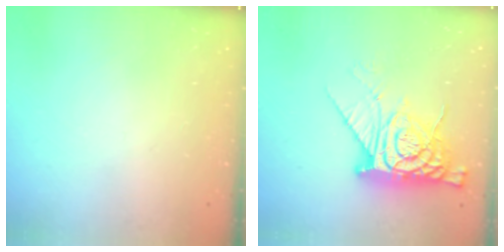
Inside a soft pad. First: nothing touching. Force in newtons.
{"total": 13.0, "press": 12.9, "slide": 1.0}